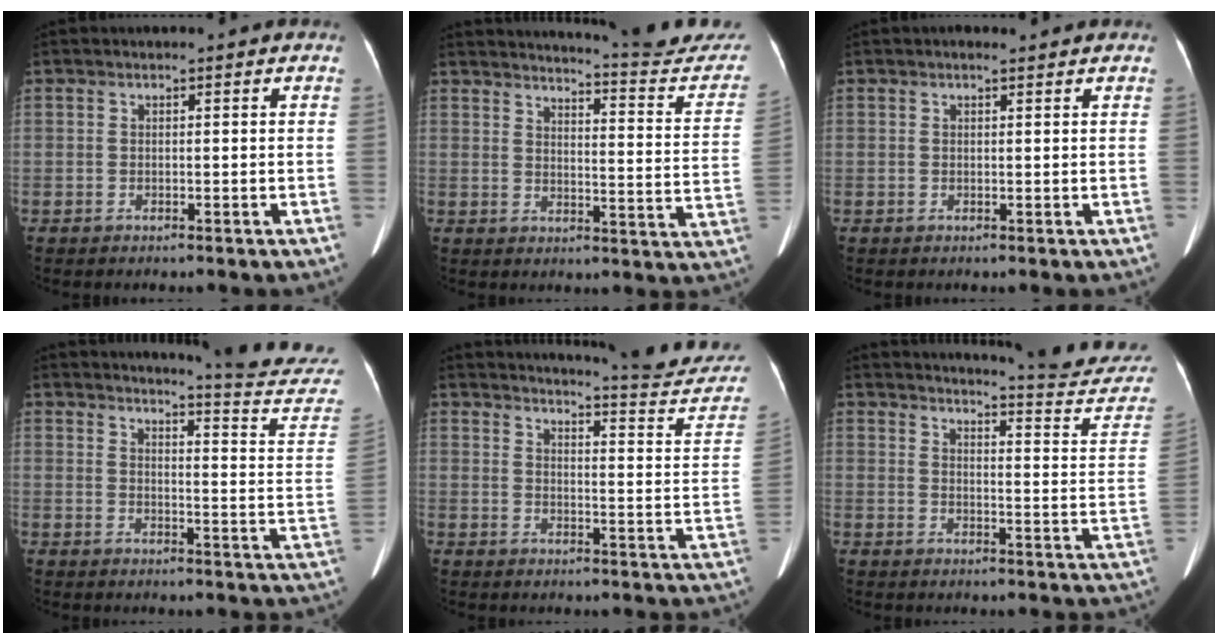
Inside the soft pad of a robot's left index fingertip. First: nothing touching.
{"total": 18.8, "force": [18.3, 0.7, 4.3], "torque": [-0.053, -0.104, 0.203]}
{"total": 1.1, "force": [0.9, 0.2, 0.6], "torque": [-0.015, 0.011, 0.015]}
{"total": 17.3, "force": [17.1, -1.1, 2.8], "torque": [-0.031, -0.138, 0.181]}
{"total": 19.3, "force": [18.5, 1.3, 5.3], "torque": [-0.065, -0.085, 0.212]}
{"total": 18.9, "force": [18.4, 1.1, 4.4], "torque": [-0.052, -0.099, 0.202]}